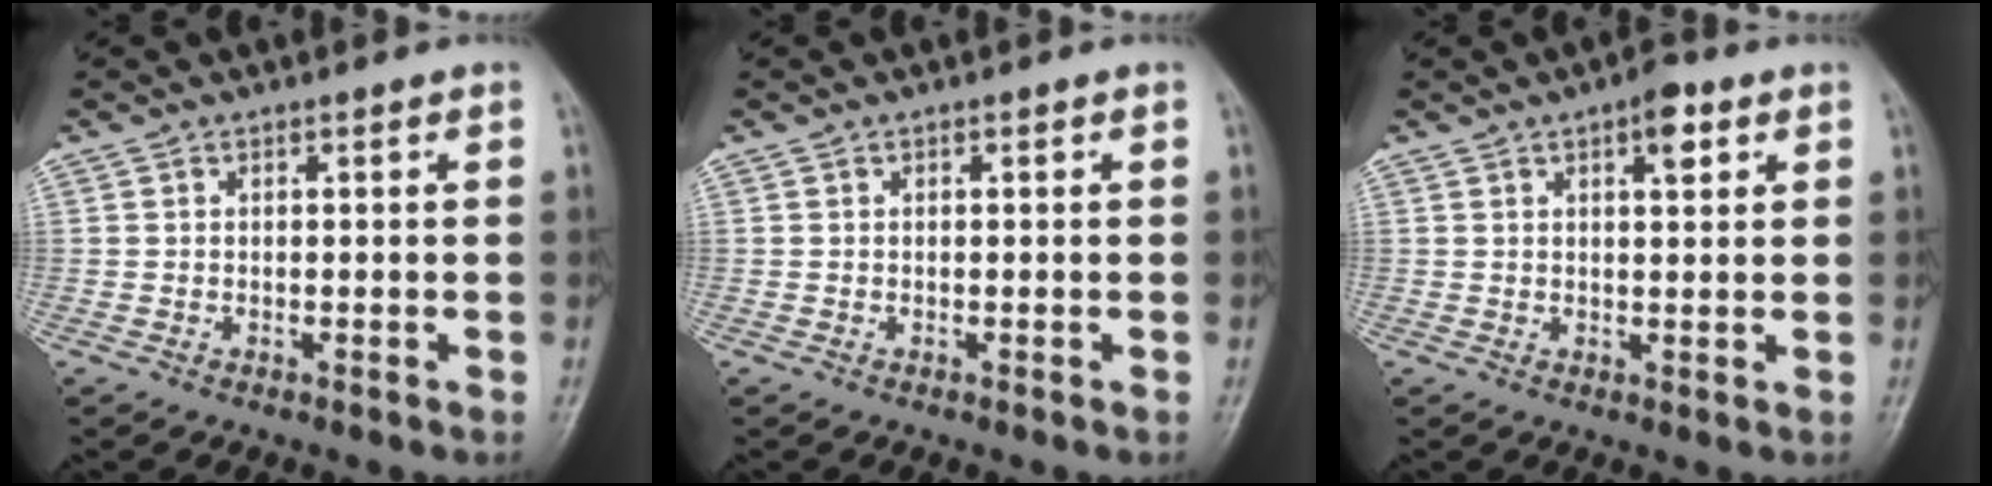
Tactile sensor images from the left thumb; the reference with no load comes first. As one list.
[{"total": 0.0}, {"total": 4.6, "force": [2.2, 1.8, 3.6], "torque": [-0.040, -0.005, 0.027]}]